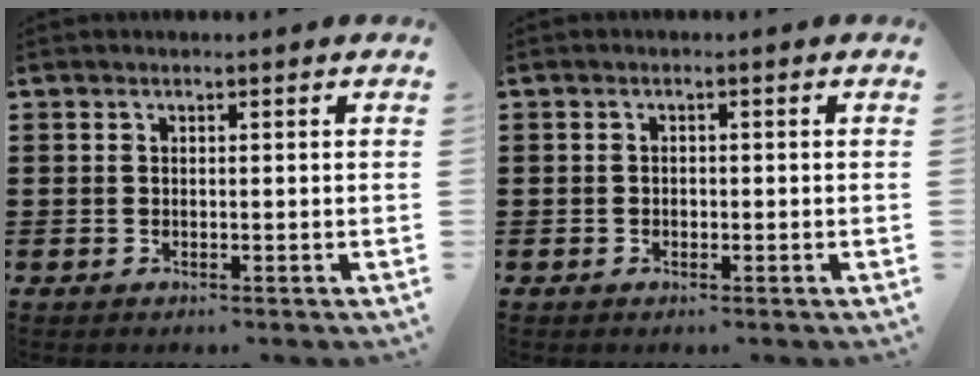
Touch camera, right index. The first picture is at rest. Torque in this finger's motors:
{"motor_torque": [-0.80, 1.34, -0.04, -0.01]}